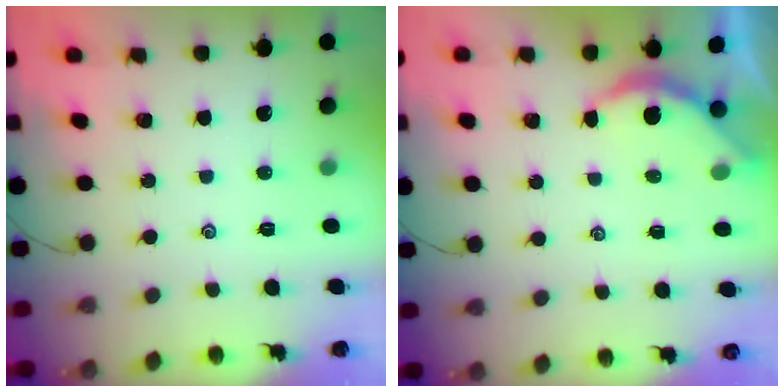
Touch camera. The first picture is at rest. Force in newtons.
{"total": 3.6, "press": 3.6, "slide": 0.4}